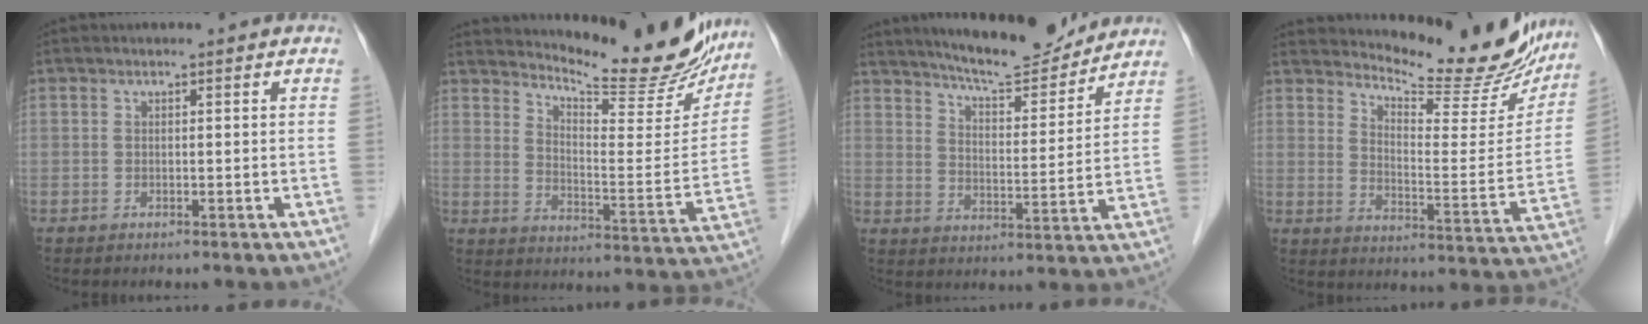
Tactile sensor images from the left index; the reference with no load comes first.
{"total": 18.2, "force": [17.0, 2.5, 6.0], "torque": [-0.087, -0.066, 0.222]}
{"total": 12.4, "force": [11.6, 1.6, 4.1], "torque": [-0.065, -0.007, 0.175]}
{"total": 17.8, "force": [16.7, 3.3, 5.2], "torque": [-0.069, -0.062, 0.211]}